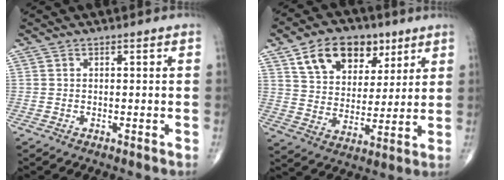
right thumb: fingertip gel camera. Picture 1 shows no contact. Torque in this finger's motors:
{"motor_torque": [-1.13, 1.24, 0.07, 0.00, 0.07]}